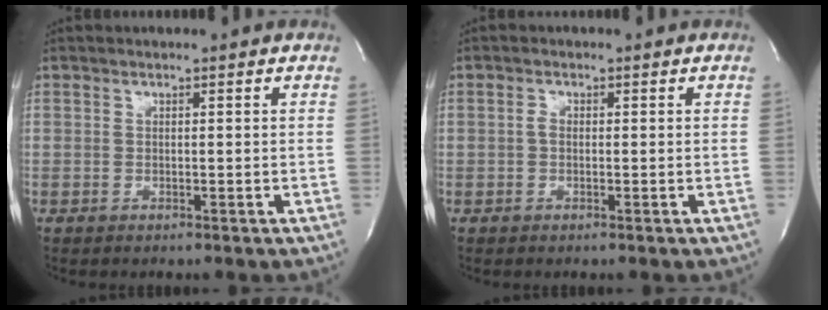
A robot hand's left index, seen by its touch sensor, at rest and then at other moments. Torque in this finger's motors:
{"motor_torque": [-0.97, 1.01, -0.33, -0.04]}